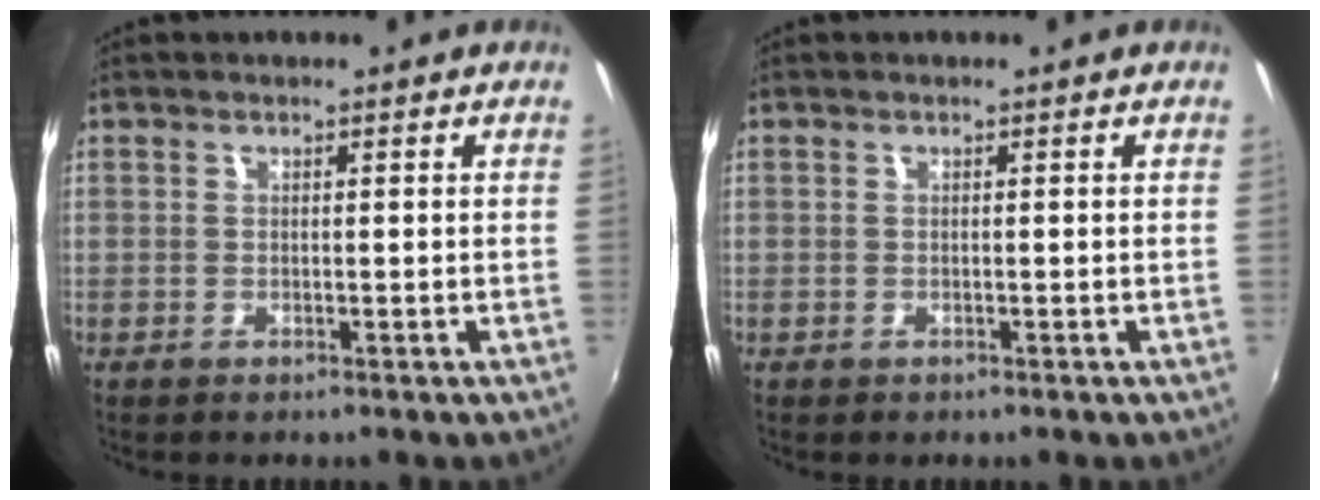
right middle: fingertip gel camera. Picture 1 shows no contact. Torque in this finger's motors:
{"motor_torque": [0.33, -0.21, -0.01, 0.00]}